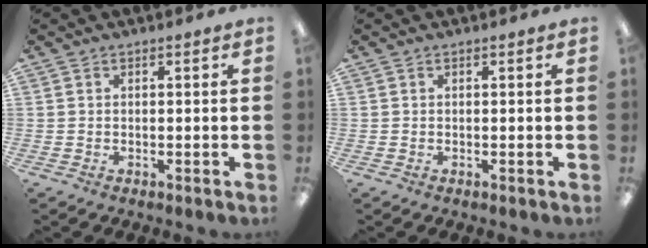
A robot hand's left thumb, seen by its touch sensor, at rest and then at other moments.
{"total": 0.0}